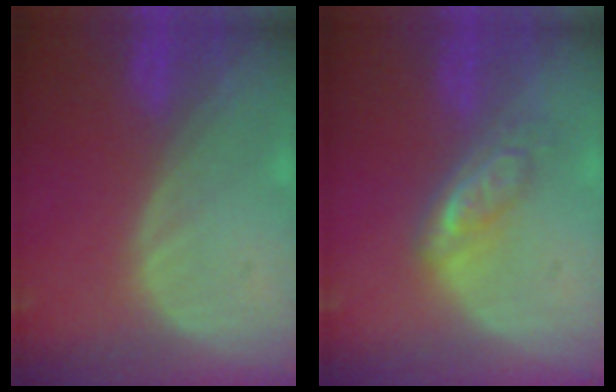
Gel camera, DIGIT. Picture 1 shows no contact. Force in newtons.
{"total": 5.3, "press": 4.6, "slide": 2.7}